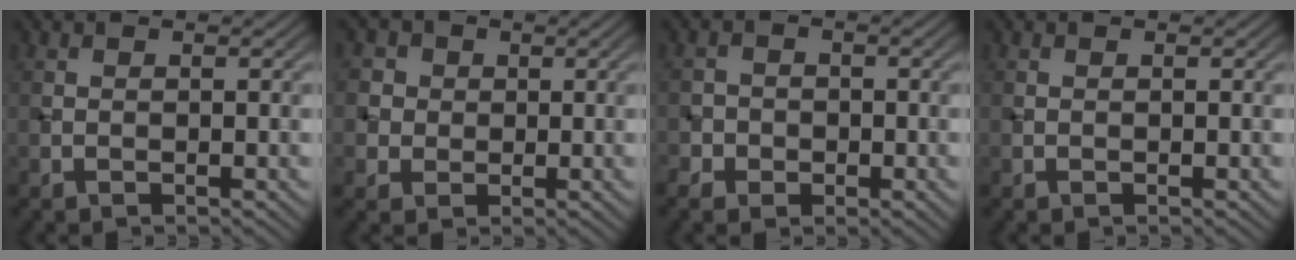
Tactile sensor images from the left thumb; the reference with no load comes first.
{"total": 4.7, "force": [1.3, 4.3, 1.3], "torque": [-0.046, 0.007, 0.012]}
{"total": 3.0, "force": [-1.3, 2.6, 0.7], "torque": [-0.007, 0.005, -0.036]}
{"total": 0.0}